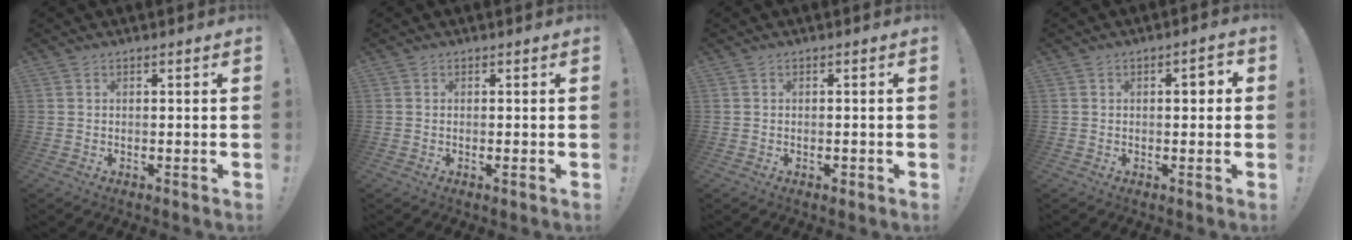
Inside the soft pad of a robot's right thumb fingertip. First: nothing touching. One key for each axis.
{"total": 0.0}
{"total": 0.9, "fx": -0.5, "fy": 0.6, "fz": 0.5, "tx": -0.011, "ty": 0.004, "tz": -0.007}
{"total": 3.2, "fx": 0.2, "fy": 1.5, "fz": 2.8, "tx": -0.036, "ty": 0.003, "tz": -0.003}